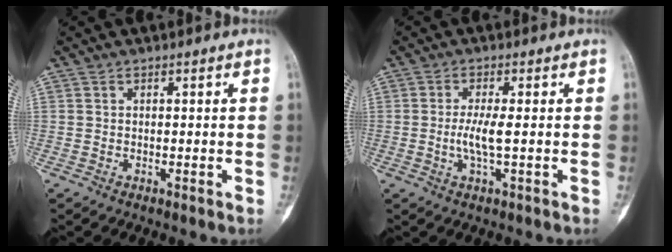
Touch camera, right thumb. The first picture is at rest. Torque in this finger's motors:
{"motor_torque": [0.22, 0.29, 0.40, -0.04, 0.14]}